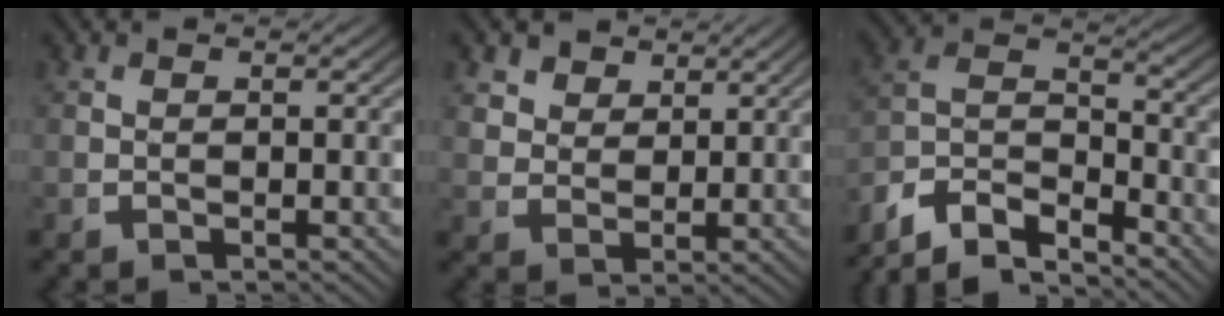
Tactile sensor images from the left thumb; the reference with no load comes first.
{"total": 3.7, "force": [2.7, 2.2, 1.3], "torque": [-0.018, -0.004, 0.052]}
{"total": 10.3, "force": [-5.4, 6.7, 5.6], "torque": [-0.116, -0.031, -0.092]}